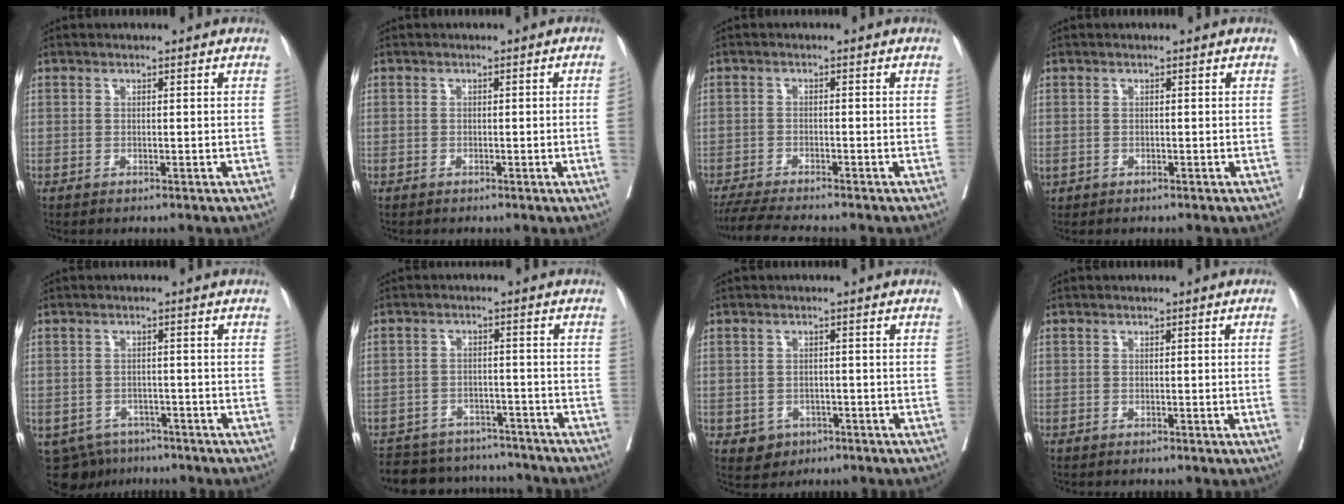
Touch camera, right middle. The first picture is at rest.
{"total": 2.2, "force": [-0.6, -0.7, 2.1], "torque": [-0.033, 0.000, -0.006]}
{"total": 7.1, "force": [-6.4, -0.3, 3.1], "torque": [-0.050, -0.021, -0.108]}
{"total": 1.0, "force": [-0.5, 0.6, 0.6], "torque": [-0.019, 0.002, -0.003]}
{"total": 8.2, "force": [-6.2, 5.1, 1.7], "torque": [-0.038, -0.003, -0.085]}
{"total": 14.3, "force": [-13.1, 4.7, 3.0], "torque": [-0.060, 0.014, -0.172]}
{"total": 3.2, "force": [-1.6, 2.7, 0.8], "torque": [-0.010, 0.005, -0.017]}
{"total": 1.7, "force": [-0.5, -0.6, 1.5], "torque": [-0.020, -0.003, -0.009]}